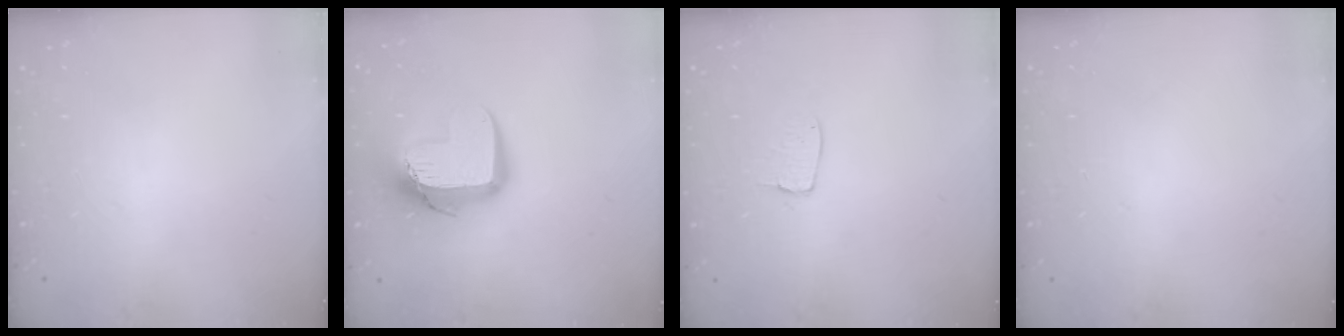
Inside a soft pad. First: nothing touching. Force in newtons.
{"total": 13.3, "press": 13.3, "slide": 1.4}
{"total": 4.2, "press": 4.2, "slide": 0.2}
{"total": 0.0}